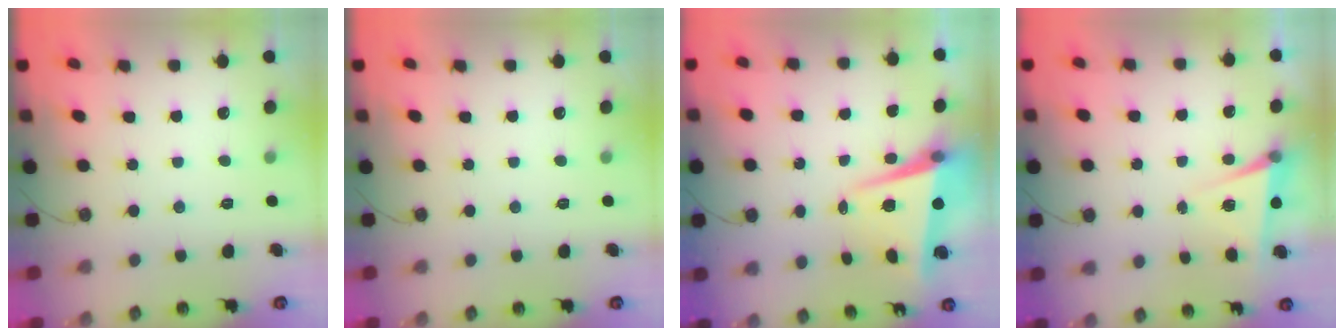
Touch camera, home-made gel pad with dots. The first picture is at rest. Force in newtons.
{"total": 0.0}
{"total": 6.7, "press": 6.5, "slide": 1.9}
{"total": 6.1, "press": 4.2, "slide": 4.3}